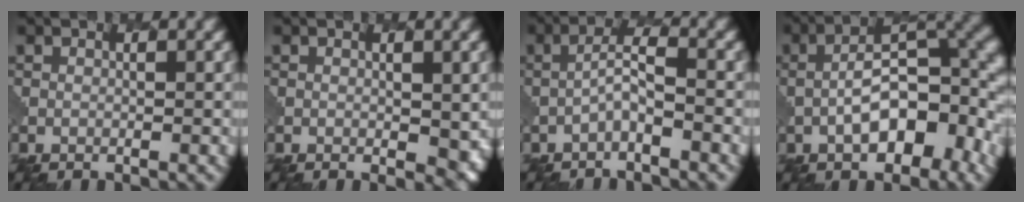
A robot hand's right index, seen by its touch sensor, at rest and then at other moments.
{"total": 4.0, "force": [-0.3, 2.1, 3.4], "torque": [-0.043, -0.008, -0.003]}
{"total": 1.8, "force": [-0.8, 0.2, 1.6], "torque": [-0.035, 0.012, -0.023]}
{"total": 9.6, "force": [-1.5, 4.3, 8.5], "torque": [-0.121, 0.011, -0.028]}